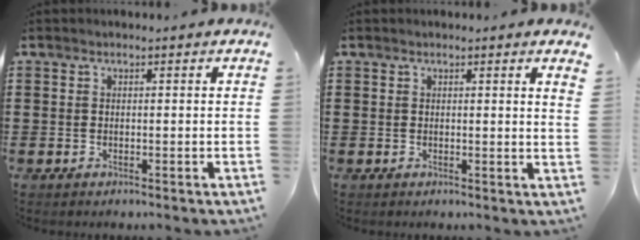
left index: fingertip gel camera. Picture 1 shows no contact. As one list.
[{"total": 1.2, "force": [0.7, -0.2, 0.9], "torque": [-0.018, -0.002, 0.012]}]